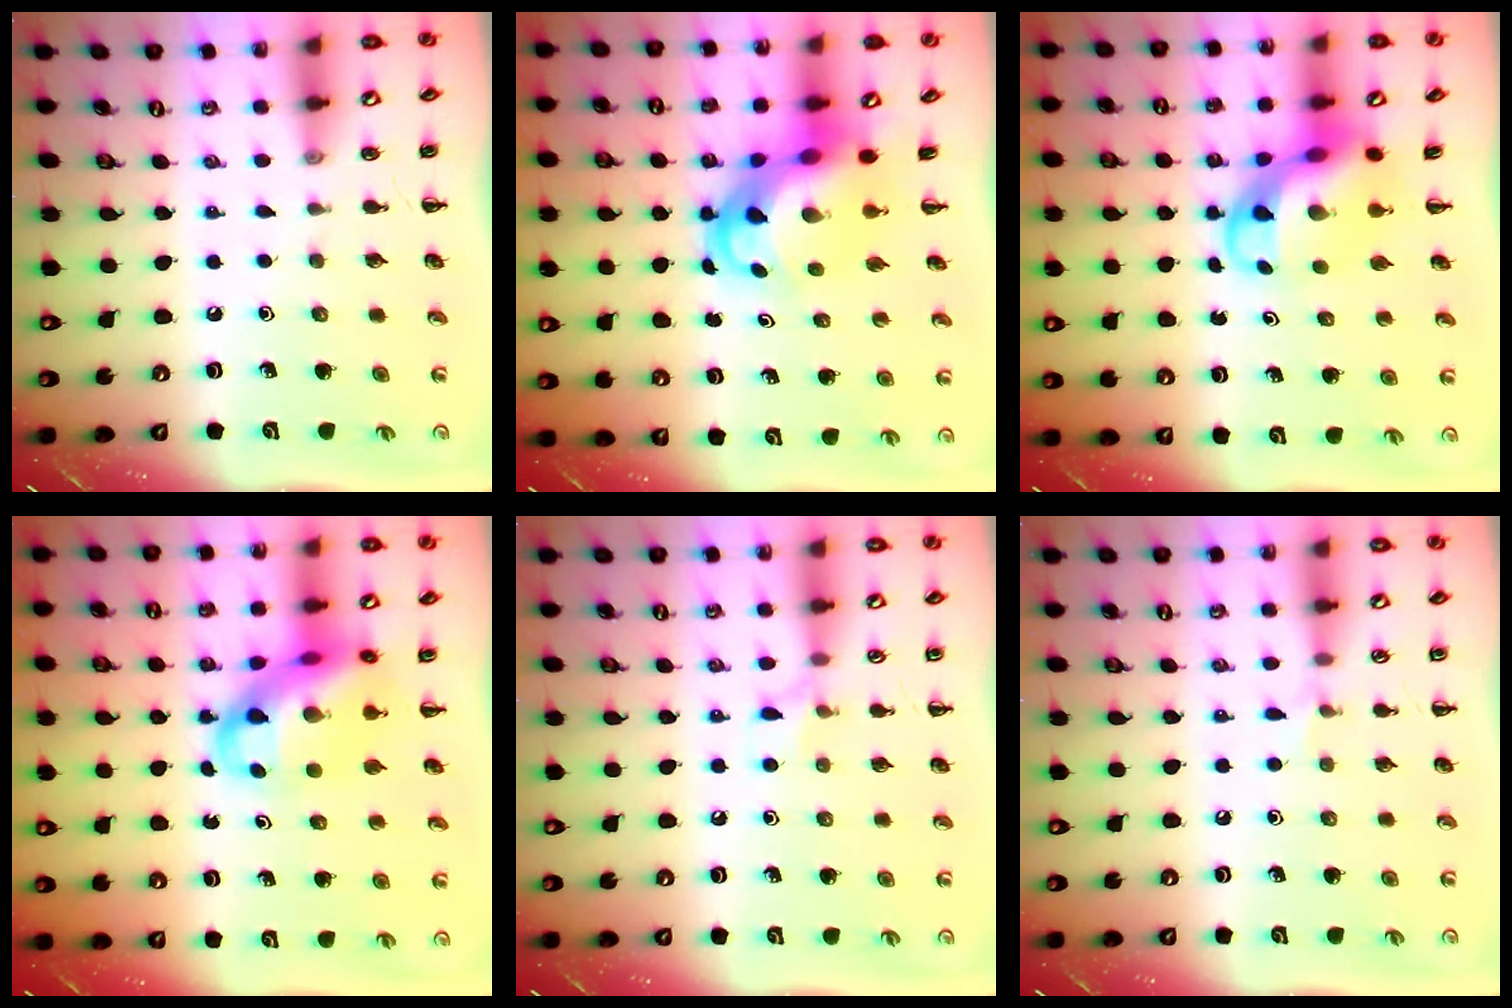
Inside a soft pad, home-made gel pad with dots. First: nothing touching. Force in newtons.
{"total": 7.7, "press": 7.4, "slide": 2.2}
{"total": 6.7, "press": 6.4, "slide": 1.8}
{"total": 14.8, "press": 14.3, "slide": 3.6}
{"total": 5.9, "press": 5.7, "slide": 1.6}
{"total": 3.7, "press": 3.5, "slide": 1.3}